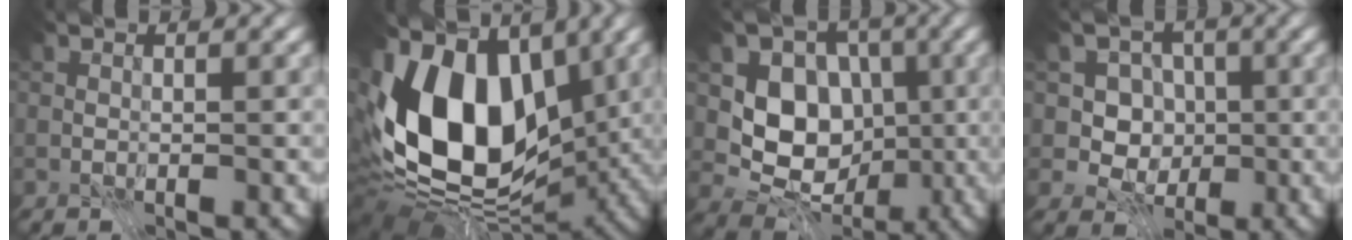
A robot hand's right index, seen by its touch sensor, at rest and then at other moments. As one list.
[{"total": 15.2, "force": [1.0, 9.8, 11.5], "torque": [-0.206, -0.009, -0.003]}, {"total": 7.6, "force": [0.0, 6.3, 4.4], "torque": [-0.057, -0.008, -0.017]}, {"total": 5.5, "force": [0.3, 5.0, 2.5], "torque": [-0.022, 0.008, -0.005]}]